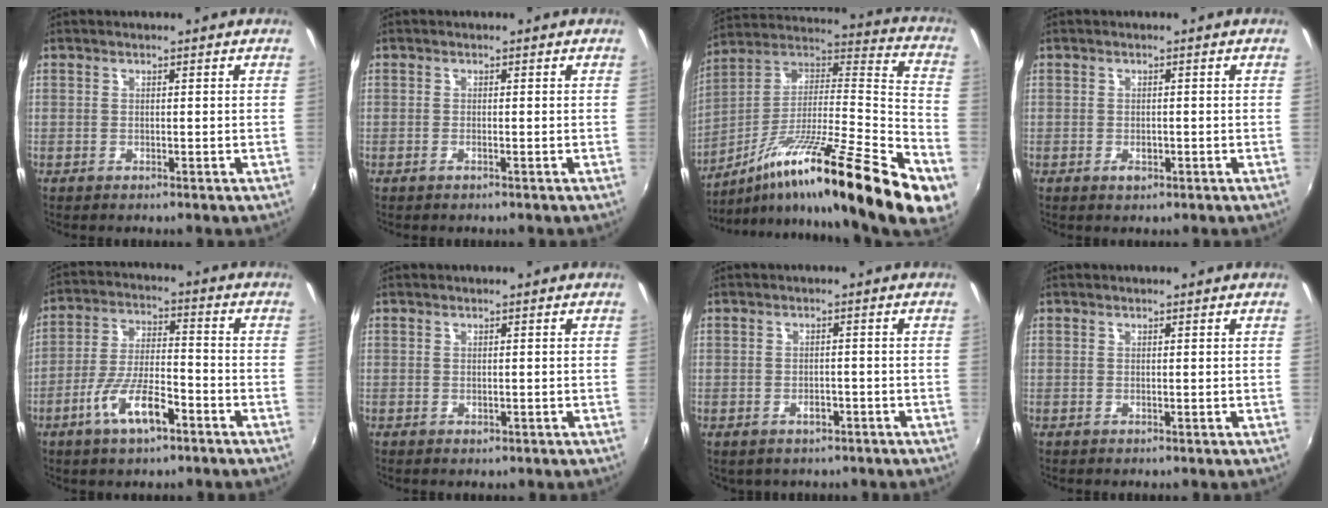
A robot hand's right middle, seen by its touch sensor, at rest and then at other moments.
{"total": 0.9, "force": [-0.6, -0.1, 0.6], "torque": [-0.010, 0.000, -0.013]}
{"total": 31.1, "force": [-15.6, 3.8, 26.6], "torque": [-0.371, -0.024, -0.260]}
{"total": 1.6, "force": [-0.8, 1.0, 1.0], "torque": [-0.017, -0.002, -0.013]}
{"total": 10.3, "force": [-5.7, 3.1, 8.0], "torque": [-0.158, -0.001, -0.101]}
{"total": 0.0}
{"total": 2.6, "force": [-1.2, 1.9, 1.3], "torque": [-0.027, -0.003, -0.012]}
{"total": 0.0}